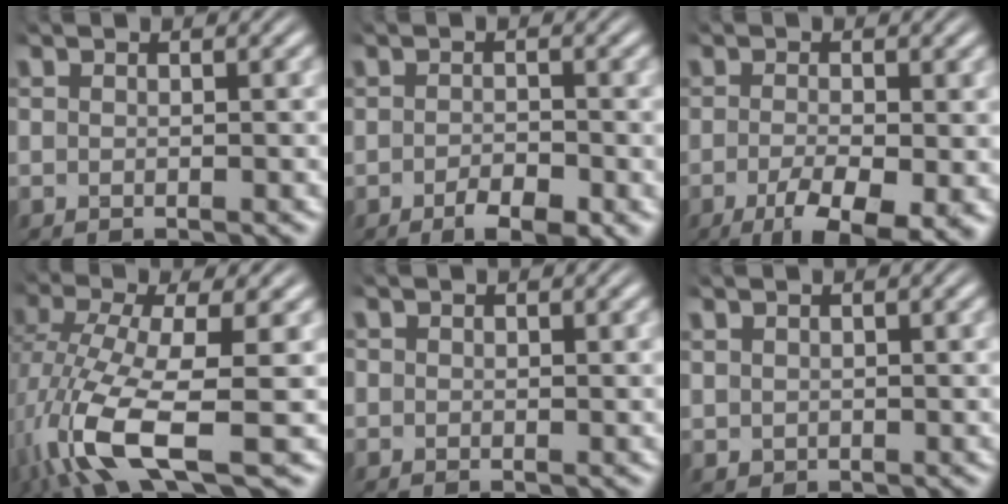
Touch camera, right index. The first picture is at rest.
{"total": 3.2, "force": [-1.8, 0.8, 2.5], "torque": [-0.030, -0.011, -0.027]}
{"total": 7.0, "force": [-3.8, 2.4, 5.3], "torque": [-0.085, -0.037, -0.039]}
{"total": 8.4, "force": [-2.6, 3.2, 7.3], "torque": [-0.160, -0.053, -0.015]}
{"total": 0.7, "force": [0.5, 0.5, -0.1], "torque": [-0.006, -0.008, 0.014]}
{"total": 1.2, "force": [1.2, 0.0, 0.0], "torque": [0.001, -0.004, 0.029]}